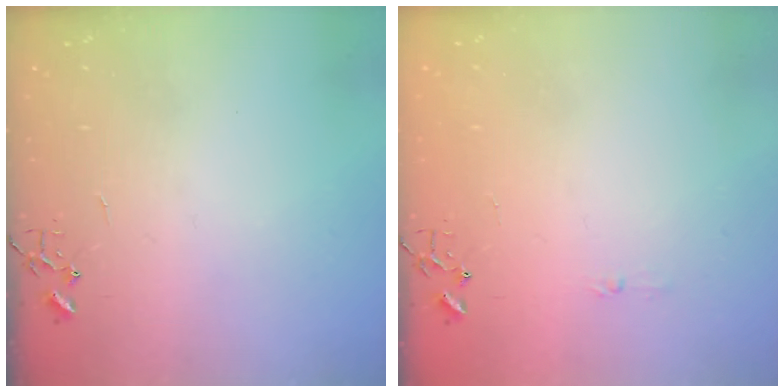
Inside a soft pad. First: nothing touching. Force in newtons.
{"total": 3.5, "press": 3.5, "slide": 0.4}